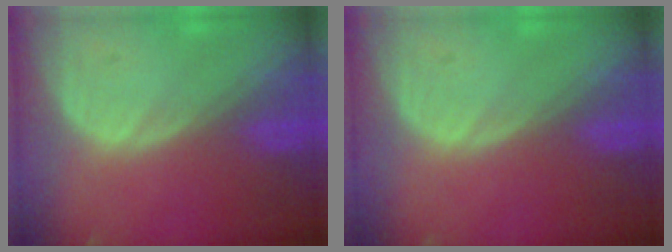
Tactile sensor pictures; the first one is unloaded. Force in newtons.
{"total": 0.0}